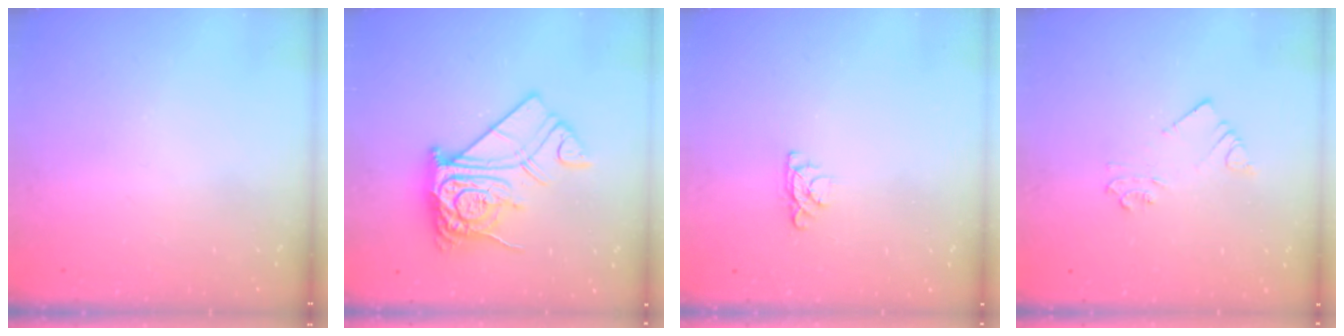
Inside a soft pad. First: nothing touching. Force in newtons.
{"total": 15.7, "press": 15.6, "slide": 1.6}
{"total": 4.0, "press": 4.0, "slide": 0.5}
{"total": 3.2, "press": 3.2, "slide": 0.2}